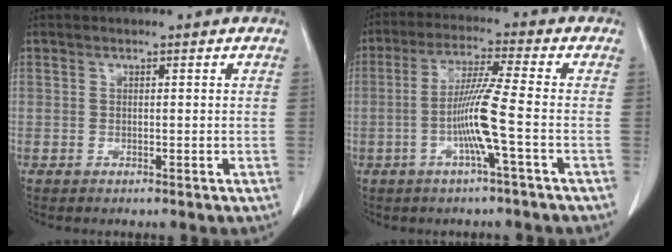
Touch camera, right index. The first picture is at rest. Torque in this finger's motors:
{"motor_torque": [1.26, -0.40, 0.51, 0.10]}